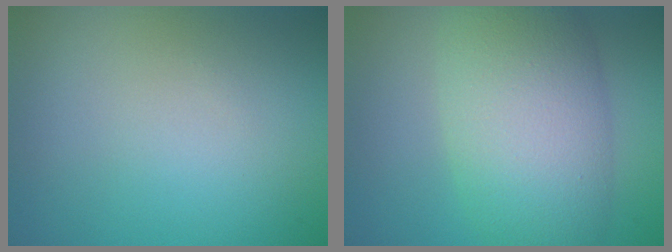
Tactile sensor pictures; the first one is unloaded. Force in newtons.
{"total": 8.9, "press": 8.9, "slide": 0.3}